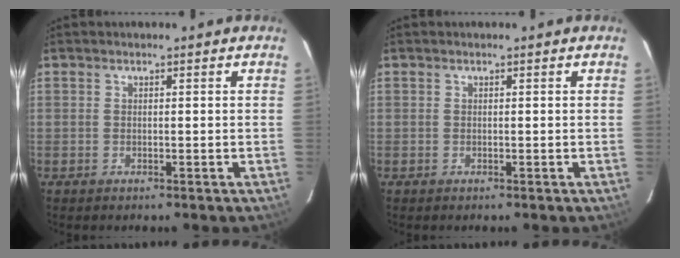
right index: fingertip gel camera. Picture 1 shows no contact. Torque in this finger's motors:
{"motor_torque": [0.00, 0.00, 0.00, 0.00]}